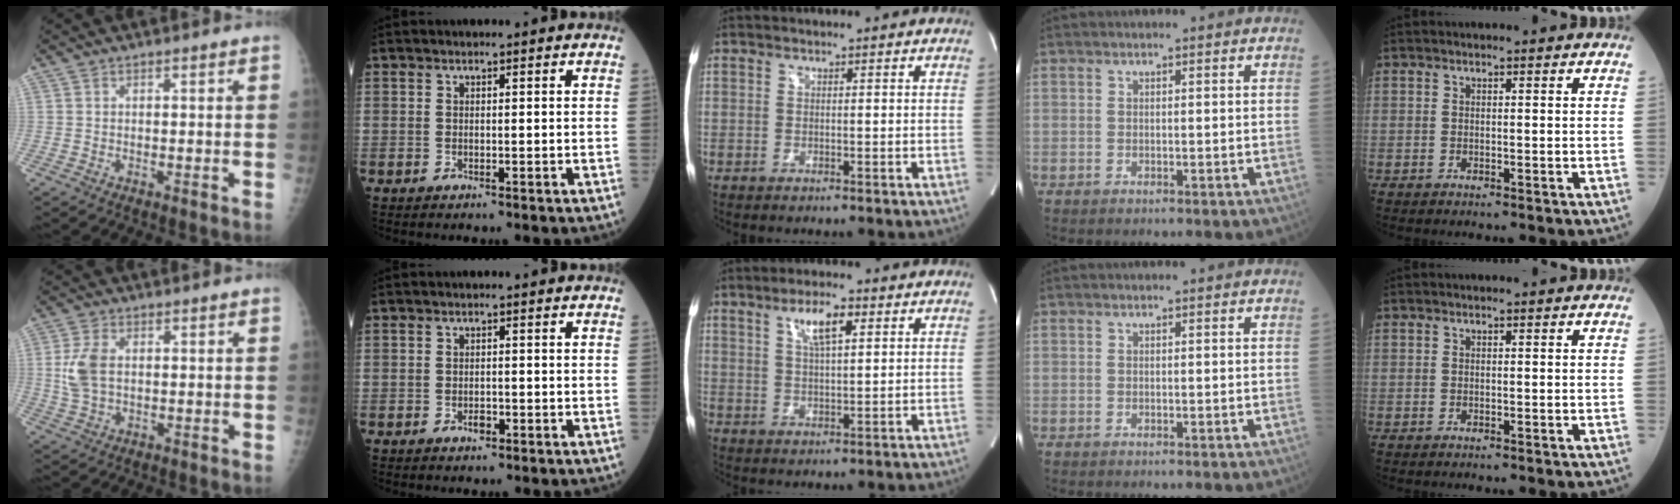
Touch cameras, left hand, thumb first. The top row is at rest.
{"thumb": {"total": 6.1, "force": [0.5, 3.9, 4.7], "torque": [-0.105, 0.002, 0.010]}, "index": {"total": 1.3, "force": [-0.9, 0.6, 0.8], "torque": [-0.011, 0.002, -0.011]}, "middle": {"total": 5.8, "force": [2.8, 1.3, 4.9], "torque": [-0.091, 0.005, 0.051]}}